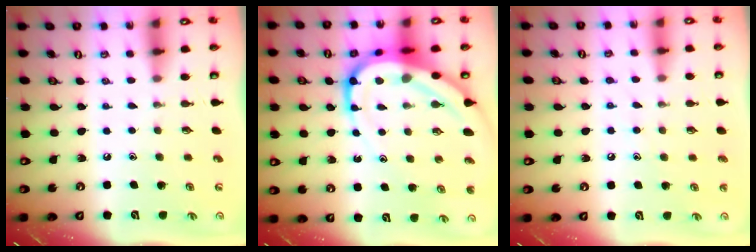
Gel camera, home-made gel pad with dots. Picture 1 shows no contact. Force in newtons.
{"total": 15.8, "press": 15.8, "slide": 1.4}
{"total": 5.7, "press": 5.7, "slide": 0.6}